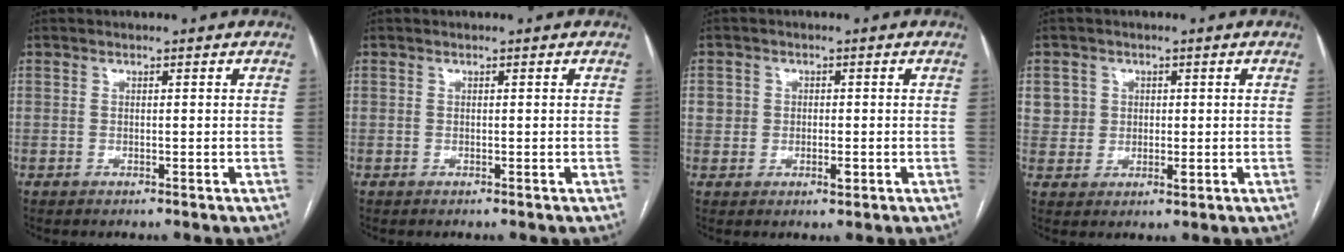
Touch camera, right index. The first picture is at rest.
{"total": 0.0}
{"total": 3.3, "force": [-0.2, 2.7, 1.8], "torque": [-0.023, 0.005, 0.000]}
{"total": 4.4, "force": [1.4, 4.1, 0.5], "torque": [0.001, 0.001, 0.027]}